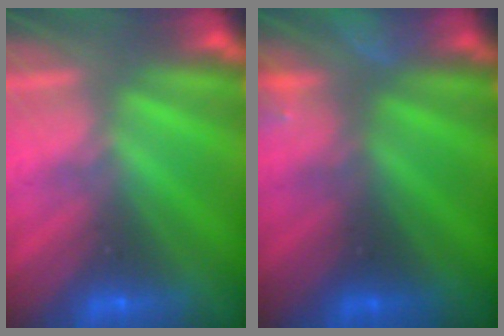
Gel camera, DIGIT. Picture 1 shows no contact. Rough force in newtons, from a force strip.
{"total": 7.7}